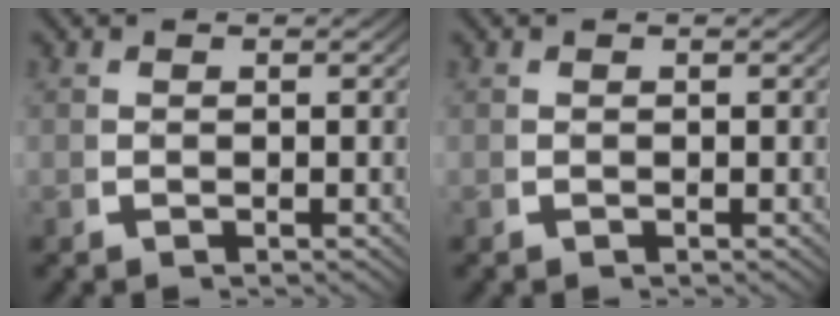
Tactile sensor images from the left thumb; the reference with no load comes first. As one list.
[{"total": 0.0}]